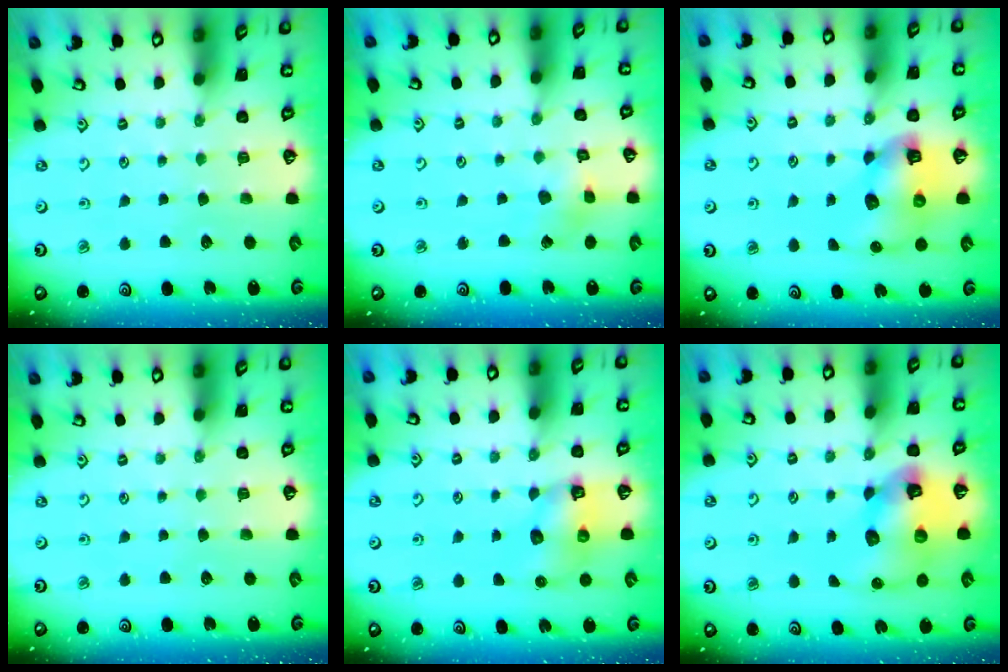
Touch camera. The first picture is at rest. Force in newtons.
{"total": 2.8, "press": 2.8, "slide": 0.3}
{"total": 9.7, "press": 9.7, "slide": 1.1}
{"total": 0.0}
{"total": 7.1, "press": 7.1, "slide": 0.5}
{"total": 12.8, "press": 12.7, "slide": 1.8}